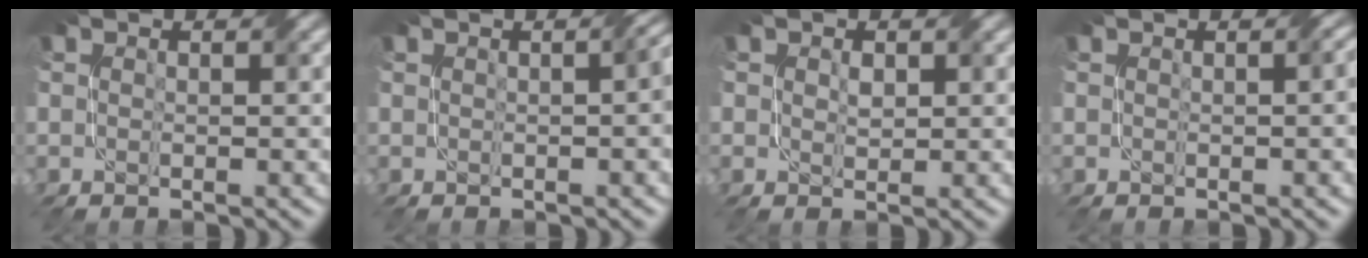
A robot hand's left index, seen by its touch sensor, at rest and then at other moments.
{"total": 3.4, "force": [0.2, 1.2, 3.2], "torque": [-0.016, 0.014, 0.004]}
{"total": 1.4, "force": [0.4, 1.0, 0.8], "torque": [-0.013, -0.005, 0.012]}
{"total": 2.4, "force": [0.2, 0.9, 2.2], "torque": [-0.012, 0.006, 0.004]}